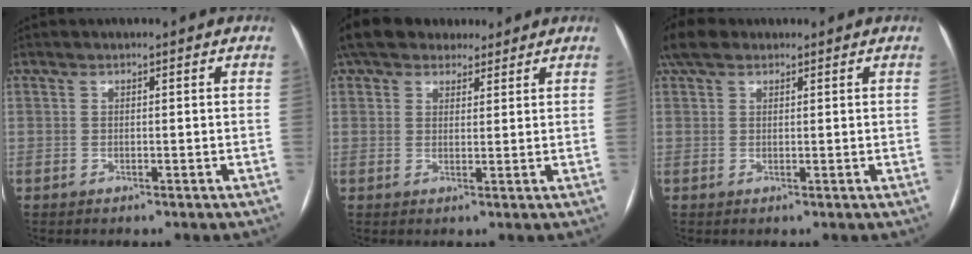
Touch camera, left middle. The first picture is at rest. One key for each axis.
{"total": 10.7, "fx": 8.8, "fy": 5.0, "fz": 3.4, "tx": -0.055, "ty": 0.040, "tz": 0.140}
{"total": 4.3, "fx": 3.1, "fy": 2.1, "fz": 2.0, "tx": -0.049, "ty": 0.033, "tz": 0.062}